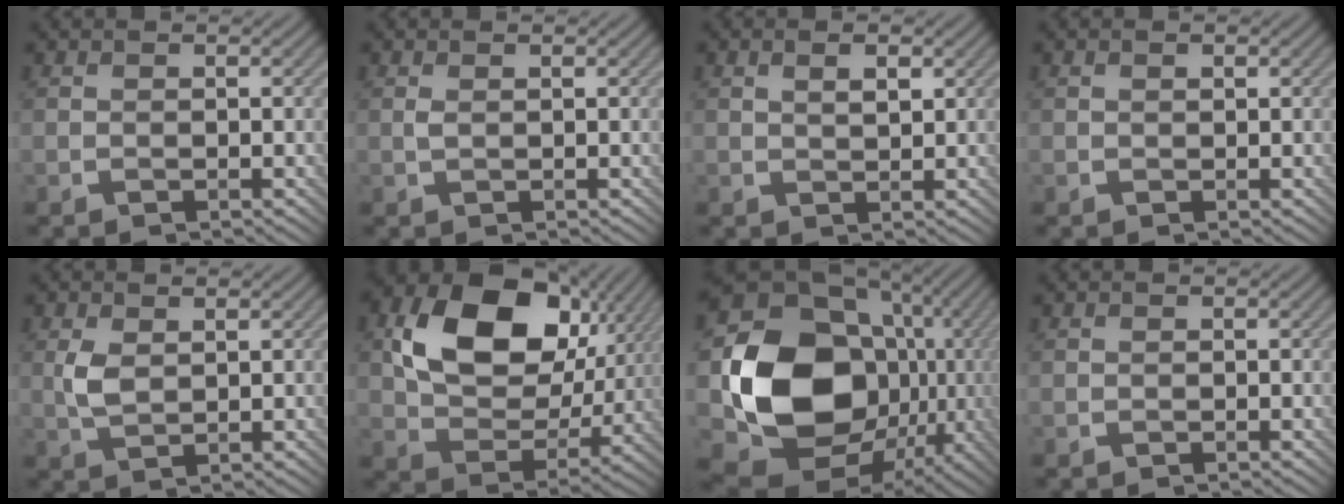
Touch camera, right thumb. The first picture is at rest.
{"total": 0.7, "force": [0.3, 0.3, 0.6], "torque": [-0.017, 0.001, 0.005]}
{"total": 2.3, "force": [1.0, 1.0, 1.8], "torque": [-0.026, -0.004, 0.021]}
{"total": 0.5, "force": [0.3, 0.3, 0.3], "torque": [-0.004, 0.000, 0.004]}
{"total": 2.9, "force": [0.9, 1.6, 2.3], "torque": [-0.059, 0.000, 0.021]}
{"total": 15.2, "force": [5.1, 10.8, 9.4], "torque": [-0.184, 0.000, 0.098]}
{"total": 18.4, "force": [-0.9, 14.9, 10.8], "torque": [-0.205, -0.054, -0.003]}
{"total": 0.0}